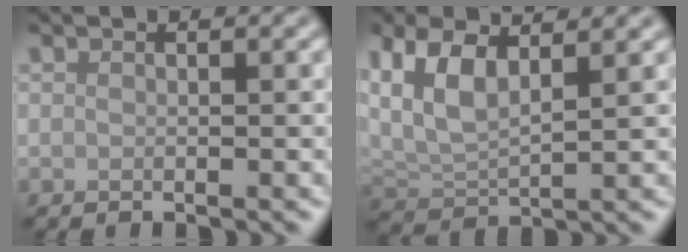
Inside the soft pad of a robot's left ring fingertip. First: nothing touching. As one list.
[{"total": 5.7, "force": [2.6, 2.7, 4.2], "torque": [-0.096, 0.008, 0.048]}]